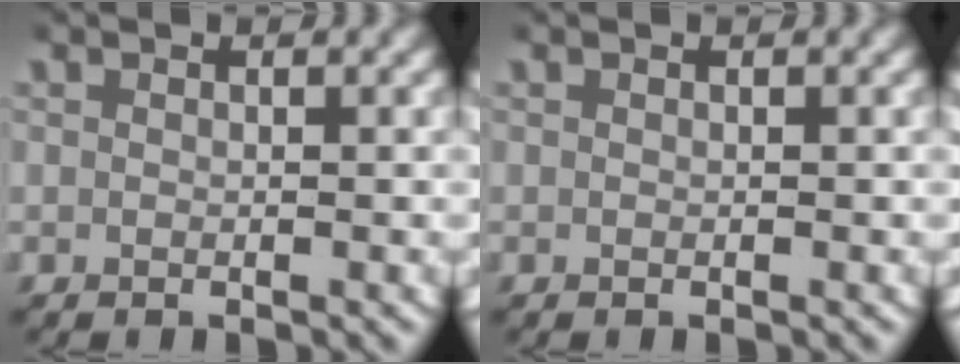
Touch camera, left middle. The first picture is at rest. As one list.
[{"total": 0.0}]